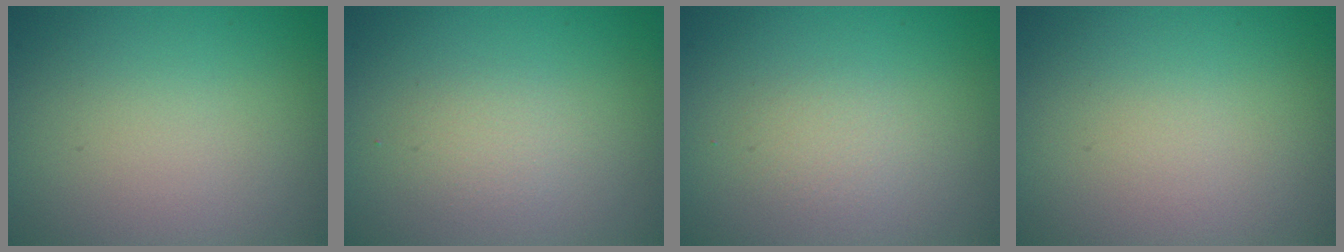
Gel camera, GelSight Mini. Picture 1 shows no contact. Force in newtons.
{"total": 1.4, "press": 1.4, "slide": 0.1}
{"total": 1.2, "press": 1.2, "slide": 0.0}
{"total": 0.0}